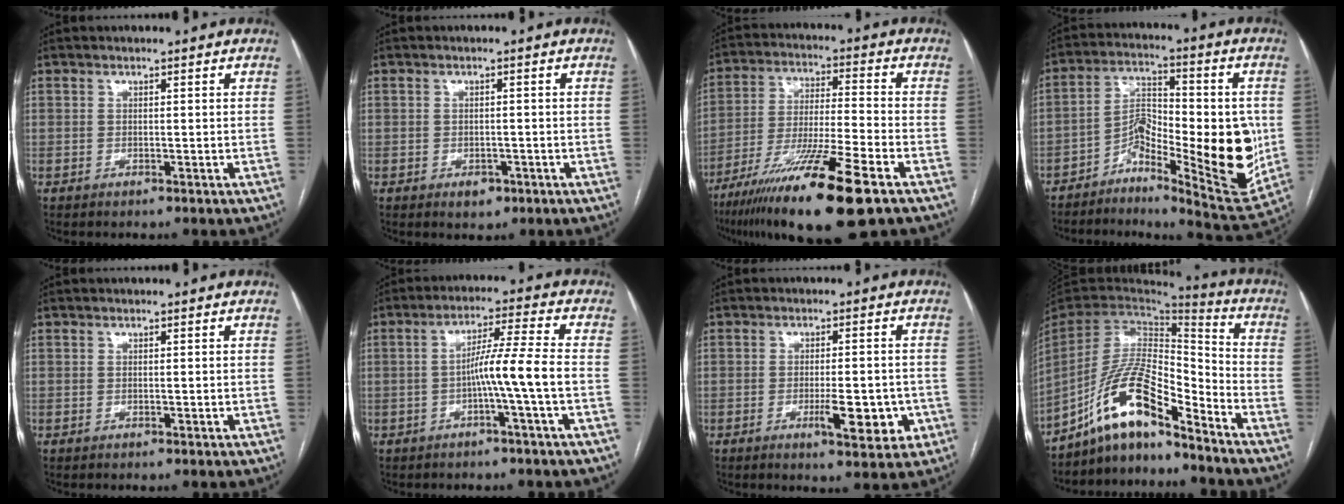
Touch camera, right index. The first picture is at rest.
{"total": 2.2, "force": [-1.2, 1.6, 1.1], "torque": [-0.009, 0.003, -0.008]}
{"total": 18.1, "force": [-10.9, 0.6, 14.4], "torque": [-0.253, -0.047, -0.191]}
{"total": 15.7, "force": [-3.8, 4.7, 14.5], "torque": [-0.220, 0.009, -0.060]}
{"total": 0.0}
{"total": 7.1, "force": [-1.8, -1.4, 6.7], "torque": [-0.113, 0.015, -0.032]}
{"total": 7.0, "force": [-2.4, 1.9, 6.3], "torque": [-0.084, -0.003, -0.027]}
{"total": 13.1, "force": [-9.7, 3.0, 8.2], "torque": [-0.163, 0.029, -0.177]}